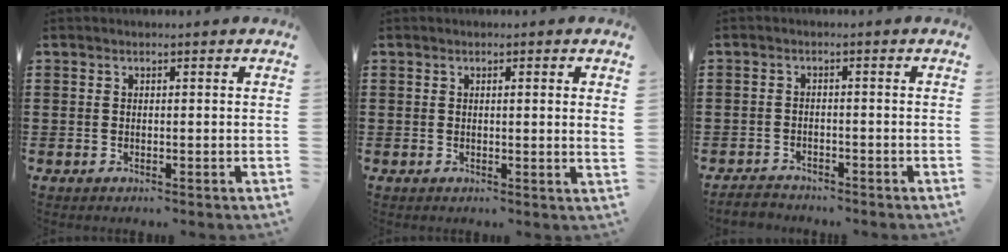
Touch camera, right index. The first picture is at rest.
{"total": 1.0, "force": [0.2, -0.2, 1.0], "torque": [-0.018, -0.002, 0.001]}
{"total": 2.0, "force": [-2.0, 0.4, -0.1], "torque": [-0.005, 0.000, -0.044]}